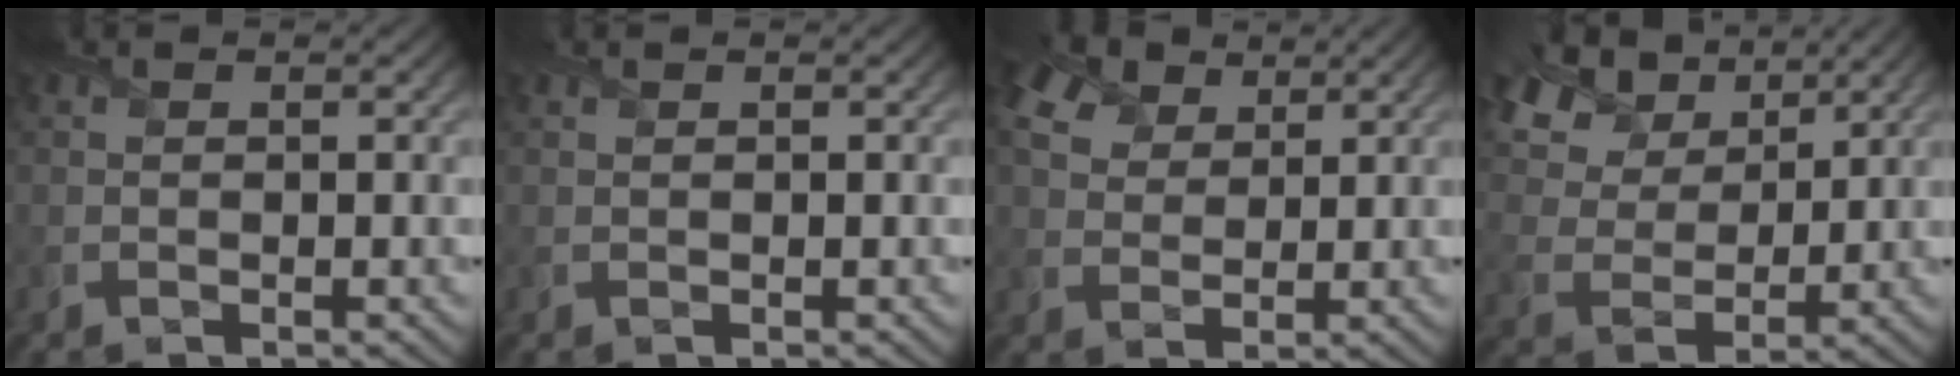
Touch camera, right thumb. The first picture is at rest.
{"total": 0.0}
{"total": 7.6, "force": [4.7, 4.4, 4.0], "torque": [-0.120, 0.025, 0.085]}
{"total": 13.4, "force": [7.9, 7.9, 7.4], "torque": [-0.221, 0.029, 0.147]}